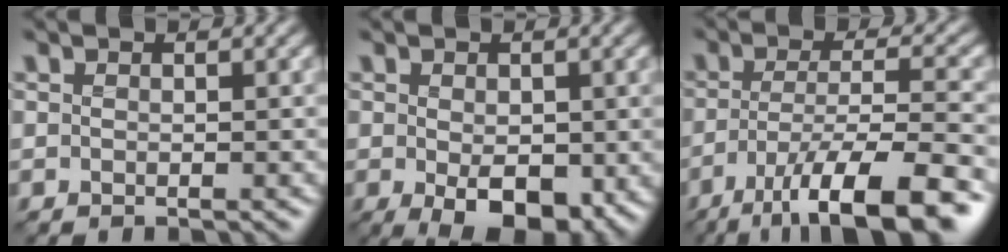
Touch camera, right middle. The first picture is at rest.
{"total": 6.7, "force": [-2.1, 3.5, 5.4], "torque": [-0.095, -0.025, -0.019]}
{"total": 11.1, "force": [-6.5, 2.9, 8.6], "torque": [-0.140, -0.002, -0.105]}